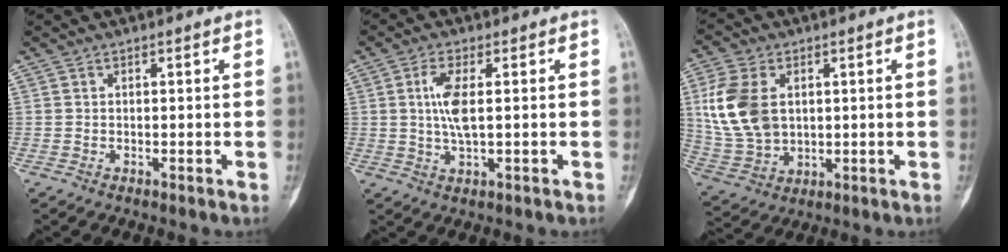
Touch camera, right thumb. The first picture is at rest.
{"total": 5.9, "force": [0.6, 1.7, 5.6], "torque": [-0.129, -0.004, 0.013]}
{"total": 13.8, "force": [2.7, 9.4, 9.7], "torque": [-0.198, -0.005, 0.061]}